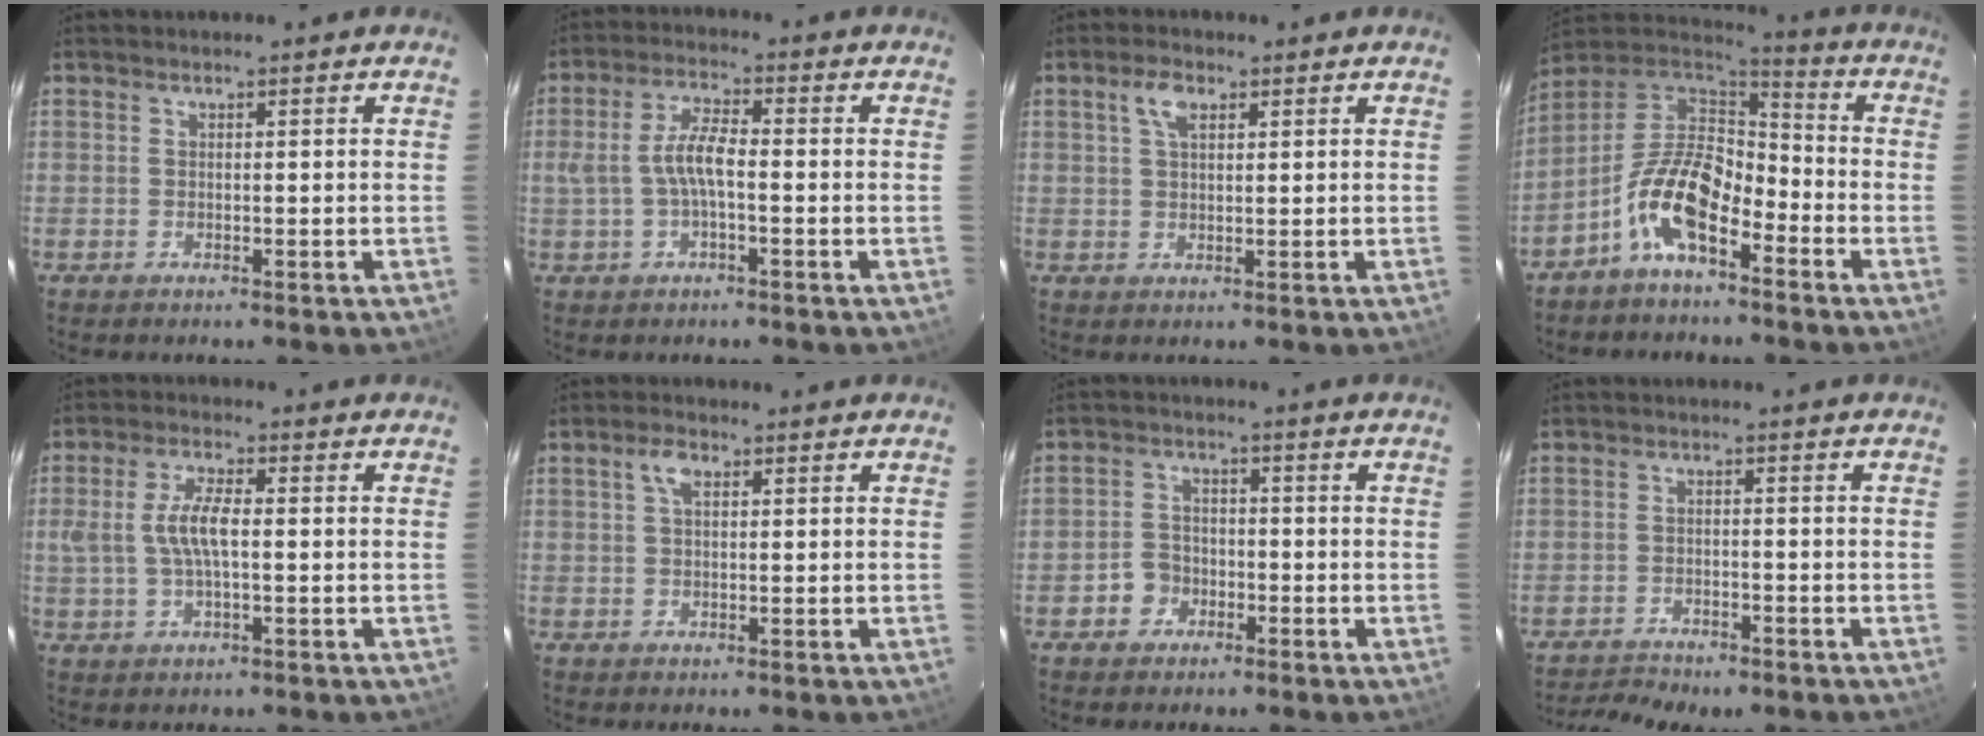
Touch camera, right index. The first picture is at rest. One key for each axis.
{"total": 6.0, "fx": -0.9, "fy": 1.9, "fz": 5.6, "tx": -0.116, "ty": 0.011, "tz": -0.014}
{"total": 3.5, "fx": 1.7, "fy": 1.8, "fz": 2.6, "tx": -0.049, "ty": 0.010, "tz": 0.030}
{"total": 12.0, "fx": -6.3, "fy": 5.4, "fz": 8.7, "tx": -0.173, "ty": 0.013, "tz": -0.126}
{"total": 6.4, "fx": 0.1, "fy": 2.2, "fz": 6.0, "tx": -0.120, "ty": 0.006, "tz": 0.005}
{"total": 2.7, "fx": 1.1, "fy": 1.4, "fz": 2.1, "tx": -0.042, "ty": 0.009, "tz": 0.020}
{"total": 4.2, "fx": -2.1, "fy": 3.5, "fz": 0.9, "tx": -0.019, "ty": 0.016, "tz": -0.034}
{"total": 6.8, "fx": -6.2, "fy": 1.7, "fz": 2.4, "tx": -0.069, "ty": -0.012, "tz": -0.099}